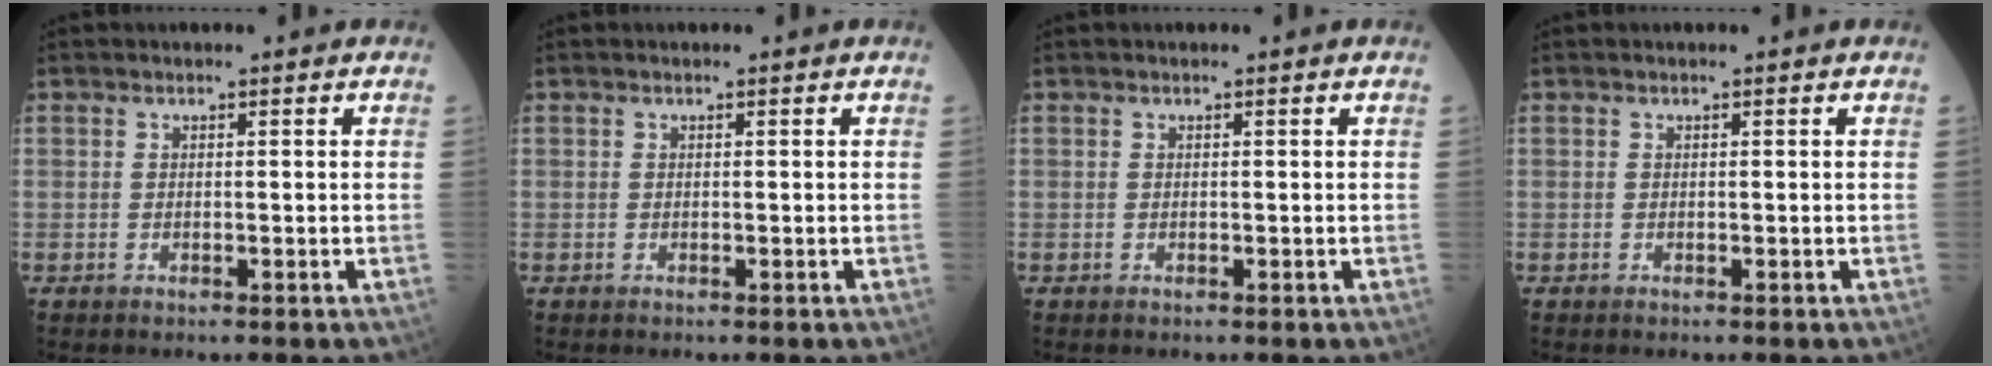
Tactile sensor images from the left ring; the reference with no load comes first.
{"total": 0.0}
{"total": 0.0}
{"total": 0.0}